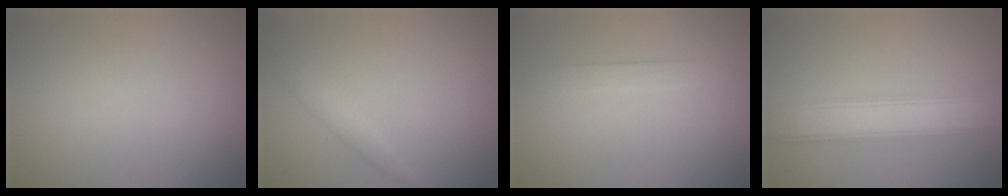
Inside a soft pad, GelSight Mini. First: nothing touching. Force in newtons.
{"total": 1.3, "press": 1.3, "slide": 0.0}
{"total": 1.3, "press": 1.3, "slide": 0.1}
{"total": 5.3, "press": 5.2, "slide": 0.2}